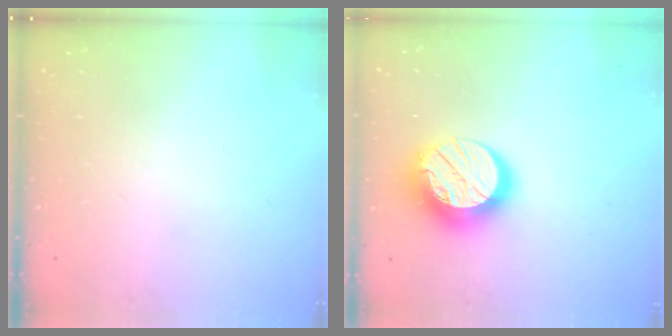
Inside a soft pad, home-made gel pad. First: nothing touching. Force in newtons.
{"total": 13.9, "press": 13.9, "slide": 1.0}